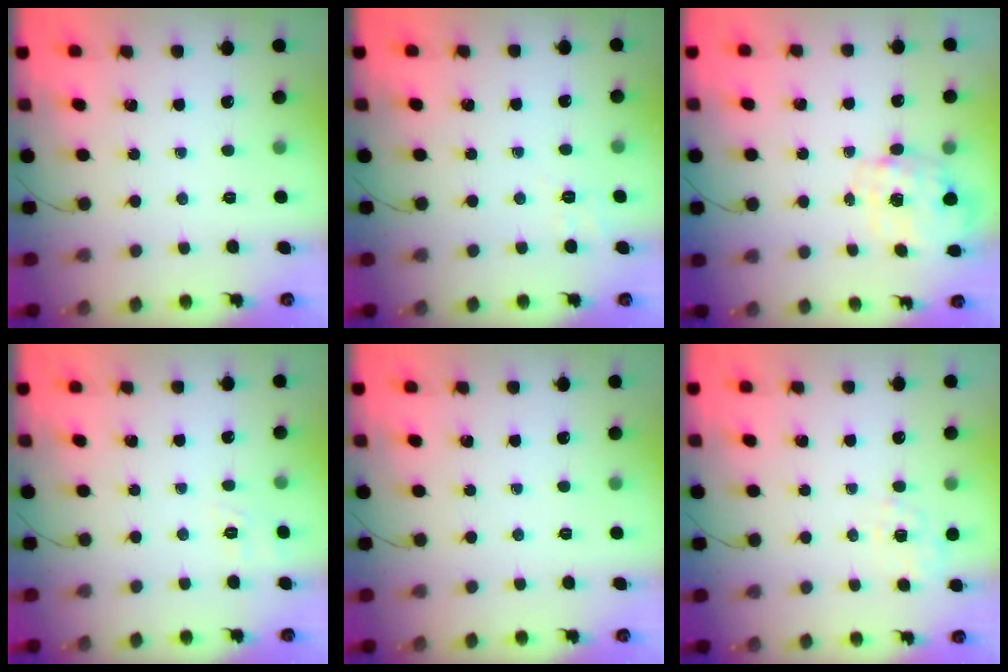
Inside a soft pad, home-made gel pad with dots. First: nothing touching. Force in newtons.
{"total": 2.9, "press": 2.3, "slide": 1.9}
{"total": 2.7, "press": 2.6, "slide": 0.9}
{"total": 7.8, "press": 7.5, "slide": 2.1}
{"total": 0.0}
{"total": 2.5, "press": 1.8, "slide": 1.7}